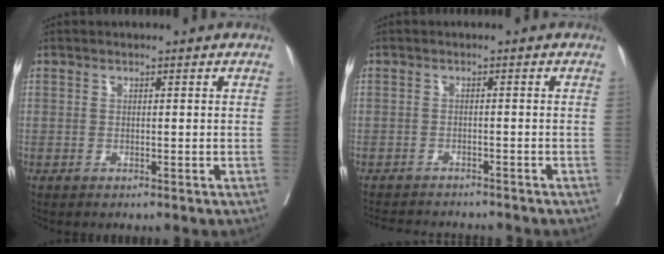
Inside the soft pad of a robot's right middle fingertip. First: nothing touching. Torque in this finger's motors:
{"motor_torque": [0.02, -0.05, 0.01, 0.01]}